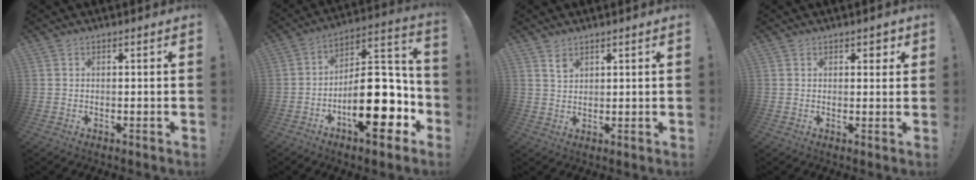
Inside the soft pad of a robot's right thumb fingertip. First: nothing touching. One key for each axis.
{"total": 23.4, "fx": -6.7, "fy": 10.2, "fz": 19.9, "tx": -0.312, "ty": 0.043, "tz": -0.097}
{"total": 2.7, "fx": 2.0, "fy": 1.5, "fz": 1.1, "tx": -0.013, "ty": -0.014, "tz": 0.036}
{"total": 2.0, "fx": 1.1, "fy": 1.4, "fz": 1.0, "tx": 0.012, "ty": -0.010, "tz": 0.011}